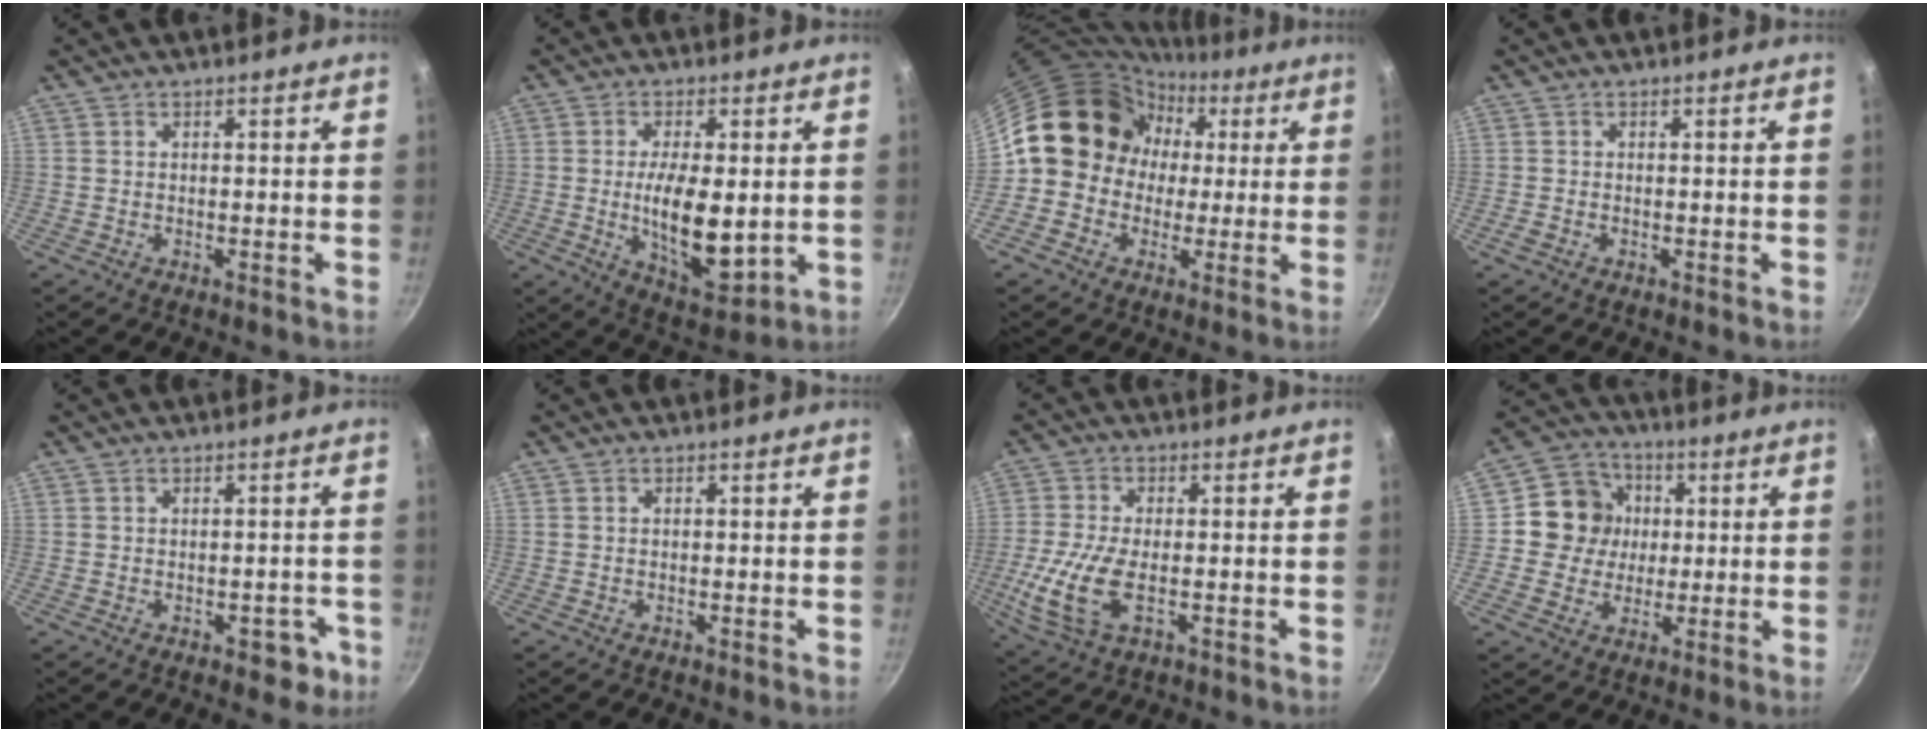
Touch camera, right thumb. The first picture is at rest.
{"total": 12.9, "force": [-0.5, 5.5, 11.7], "torque": [-0.190, -0.017, 0.004]}
{"total": 13.2, "force": [1.0, 12.0, 5.3], "torque": [-0.031, 0.031, 0.000]}
{"total": 0.9, "force": [-0.5, 0.6, 0.4], "torque": [-0.011, -0.001, -0.010]}
{"total": 4.3, "force": [-1.9, 2.7, 2.8], "torque": [-0.006, 0.019, -0.015]}
{"total": 0.0}
{"total": 10.7, "force": [-2.5, 5.2, 9.0], "torque": [-0.200, -0.007, -0.053]}
{"total": 10.5, "force": [1.1, 9.9, 3.2], "torque": [-0.017, 0.017, 0.004]}